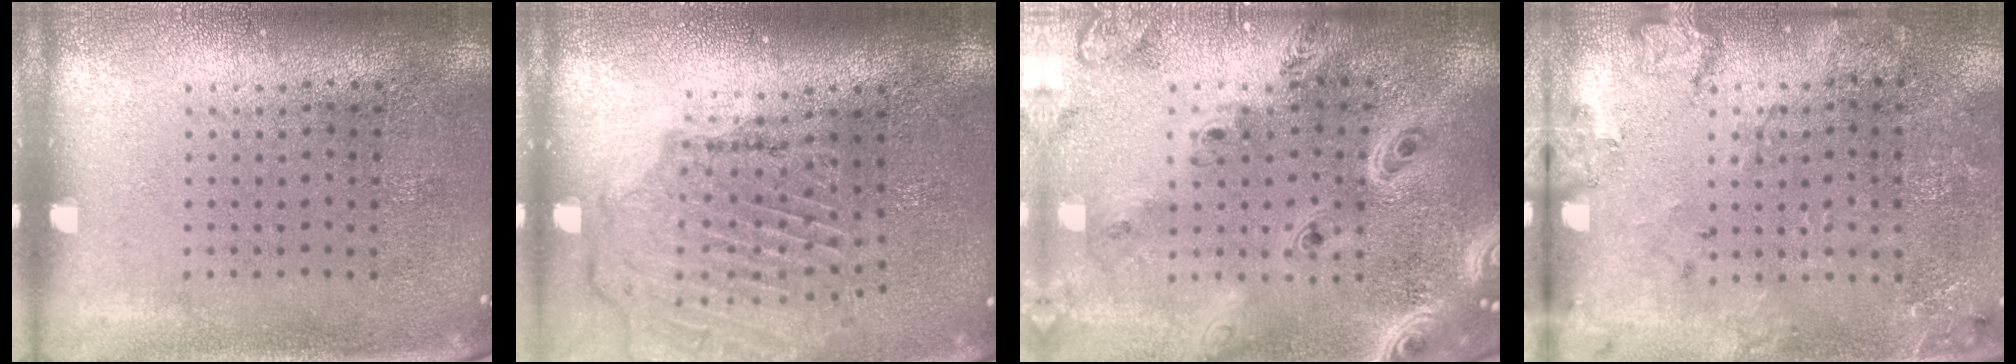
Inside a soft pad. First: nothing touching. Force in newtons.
{"total": 1.6, "press": 1.6, "slide": 0.1}
{"total": 4.0, "press": 3.0, "slide": 2.6}
{"total": 1.8, "press": 1.7, "slide": 0.7}